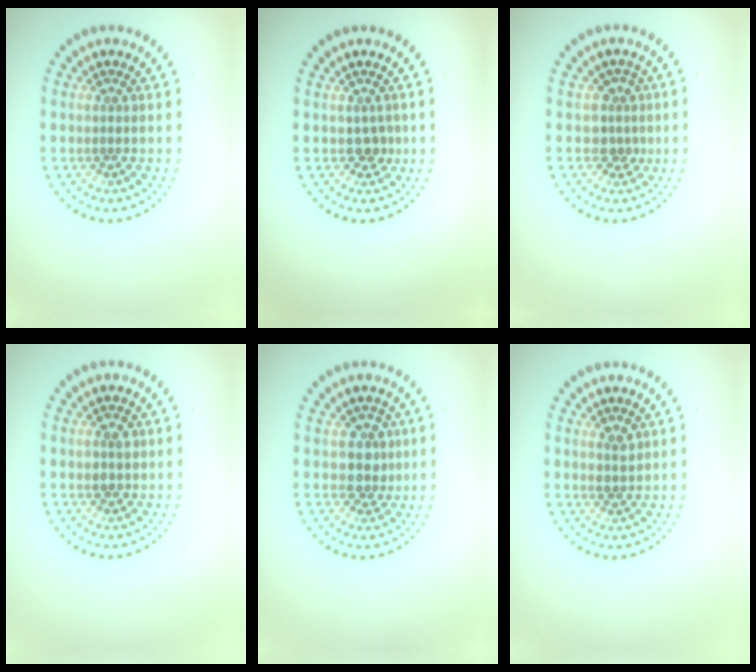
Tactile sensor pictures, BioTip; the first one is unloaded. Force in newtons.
{"total": 1.2, "press": 1.0, "slide": 0.5}
{"total": 2.3, "press": 1.8, "slide": 1.5}
{"total": 1.6, "press": 1.5, "slide": 0.4}
{"total": 2.3, "press": 1.9, "slide": 1.3}
{"total": 1.4, "press": 1.3, "slide": 0.6}